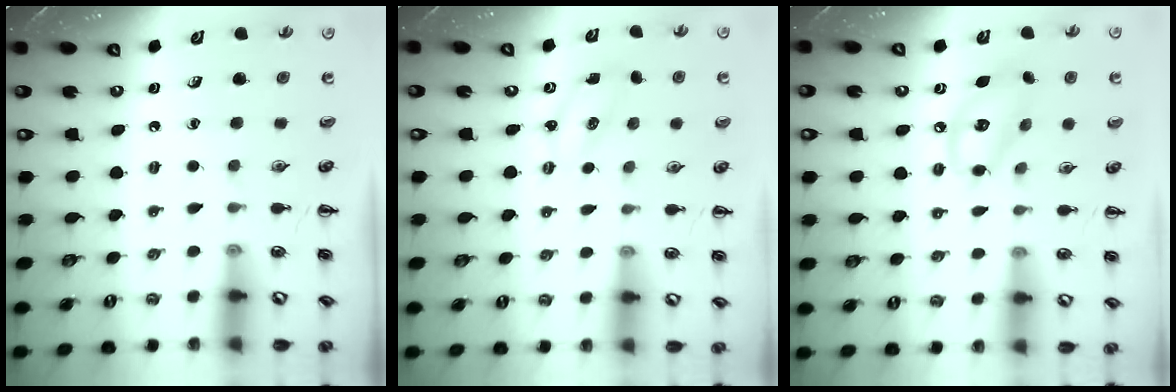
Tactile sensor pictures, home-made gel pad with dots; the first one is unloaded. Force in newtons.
{"total": 2.1, "press": 2.1, "slide": 0.6}
{"total": 10.3, "press": 10.1, "slide": 1.9}